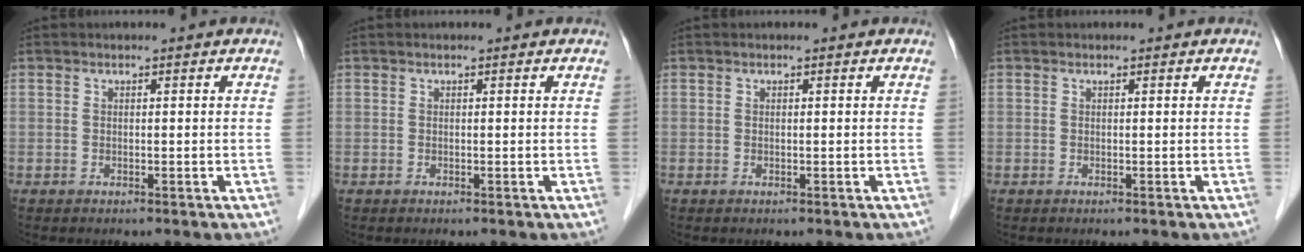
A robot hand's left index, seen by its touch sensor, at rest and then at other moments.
{"total": 0.0}
{"total": 0.0}
{"total": 0.0}